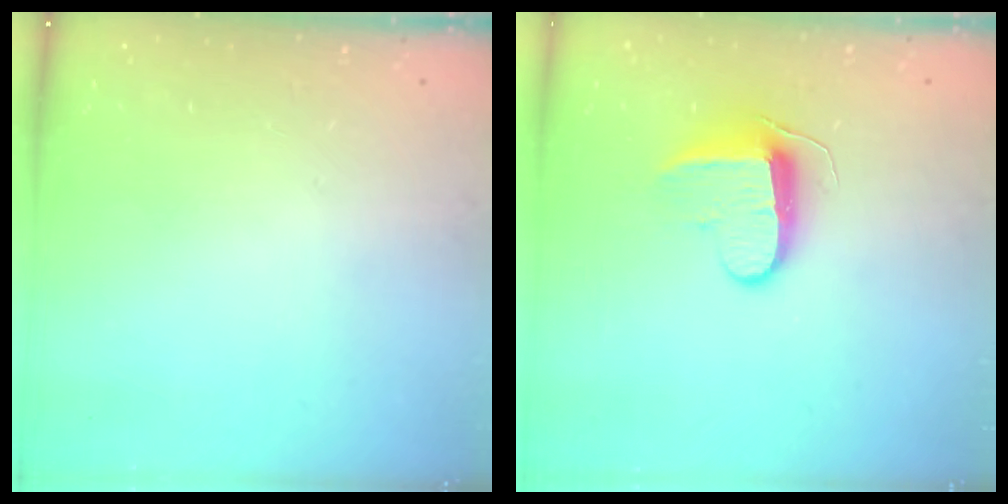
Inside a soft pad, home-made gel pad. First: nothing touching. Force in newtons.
{"total": 9.5, "press": 9.5, "slide": 0.6}